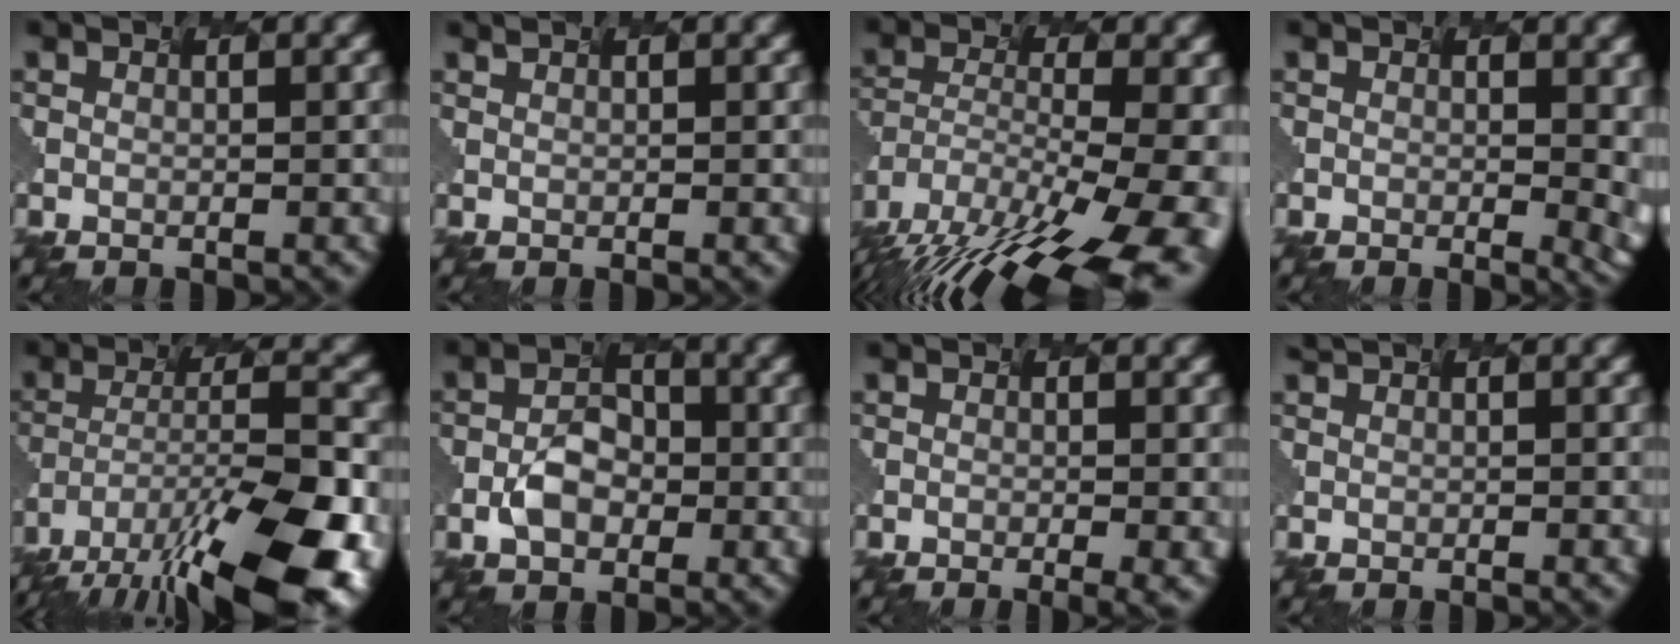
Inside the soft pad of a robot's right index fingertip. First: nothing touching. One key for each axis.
{"total": 1.6, "fx": 0.9, "fy": 0.8, "fz": 1.1, "tx": -0.005, "ty": 0.005, "tz": 0.006}
{"total": 17.9, "fx": -11.3, "fy": 7.2, "fz": 11.9, "tx": -0.204, "ty": -0.030, "tz": -0.146}
{"total": 4.6, "fx": 0.3, "fy": 2.0, "fz": 4.2, "tx": -0.021, "ty": -0.004, "tz": 0.015}
{"total": 15.7, "fx": -10.4, "fy": 5.2, "fz": 10.6, "tx": -0.185, "ty": -0.028, "tz": -0.141}
{"total": 3.0, "fx": -1.6, "fy": 2.0, "fz": 1.6, "tx": -0.029, "ty": 0.006, "tz": -0.025}
{"total": 2.1, "fx": -0.7, "fy": 0.3, "fz": 2.0, "tx": -0.017, "ty": -0.003, "tz": -0.001}
{"total": 1.0, "fx": 0.6, "fy": 0.2, "fz": 0.7, "tx": -0.010, "ty": -0.003, "tz": 0.013}